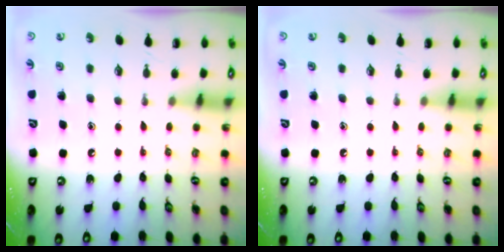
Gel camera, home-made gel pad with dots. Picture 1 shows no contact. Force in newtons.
{"total": 0.0}